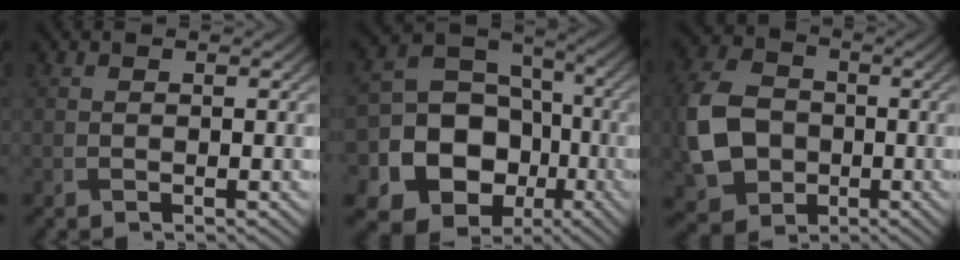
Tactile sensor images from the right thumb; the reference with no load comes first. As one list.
[{"total": 20.0, "force": [-7.1, 17.0, 7.9], "torque": [-0.202, -0.047, -0.124]}, {"total": 9.8, "force": [-1.6, 7.9, 5.5], "torque": [-0.142, -0.006, -0.037]}]